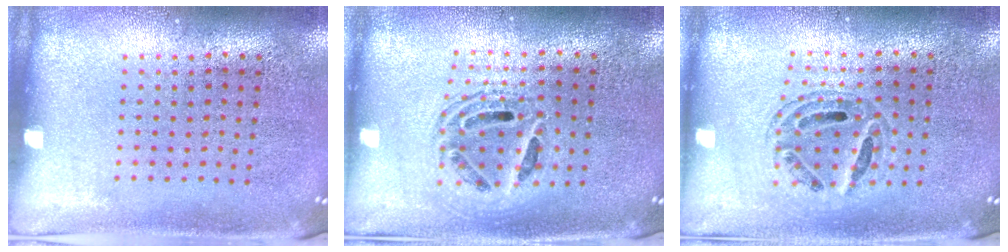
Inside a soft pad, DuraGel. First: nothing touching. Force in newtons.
{"total": 1.5, "press": 1.3, "slide": 0.8}
{"total": 0.6, "press": 0.6, "slide": 0.2}